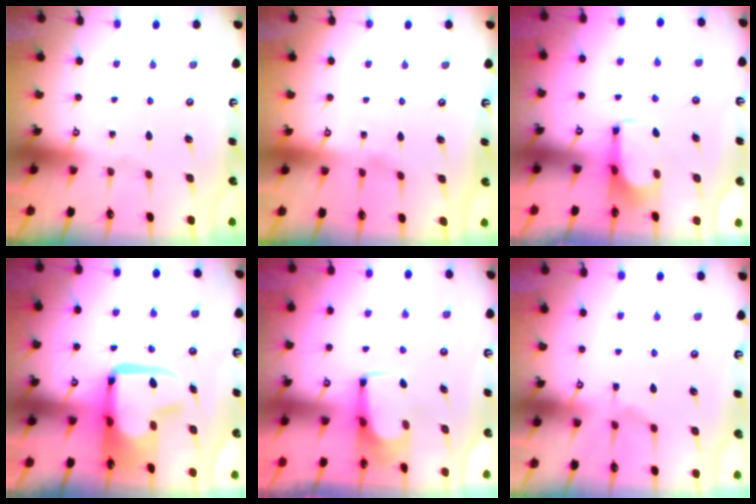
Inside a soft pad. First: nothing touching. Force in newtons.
{"total": 3.9, "press": 3.8, "slide": 0.5}
{"total": 1.9, "press": 1.9, "slide": 0.2}
{"total": 12.9, "press": 12.8, "slide": 1.7}
{"total": 1.6, "press": 1.5, "slide": 0.3}
{"total": 2.4, "press": 2.2, "slide": 1.1}